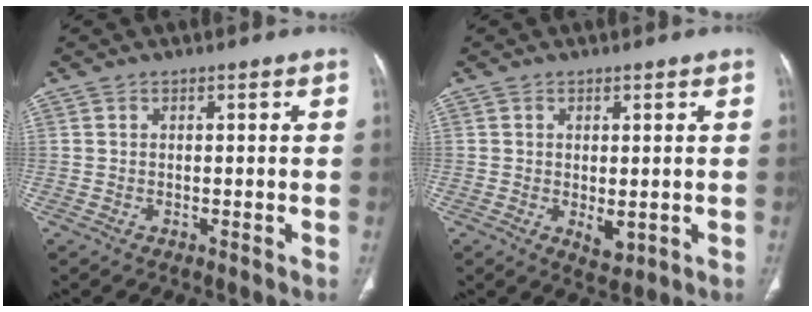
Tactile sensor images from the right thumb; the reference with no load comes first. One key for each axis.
{"total": 3.2, "fx": -0.5, "fy": 1.7, "fz": 2.6, "tx": -0.034, "ty": -0.009, "tz": 0.003}